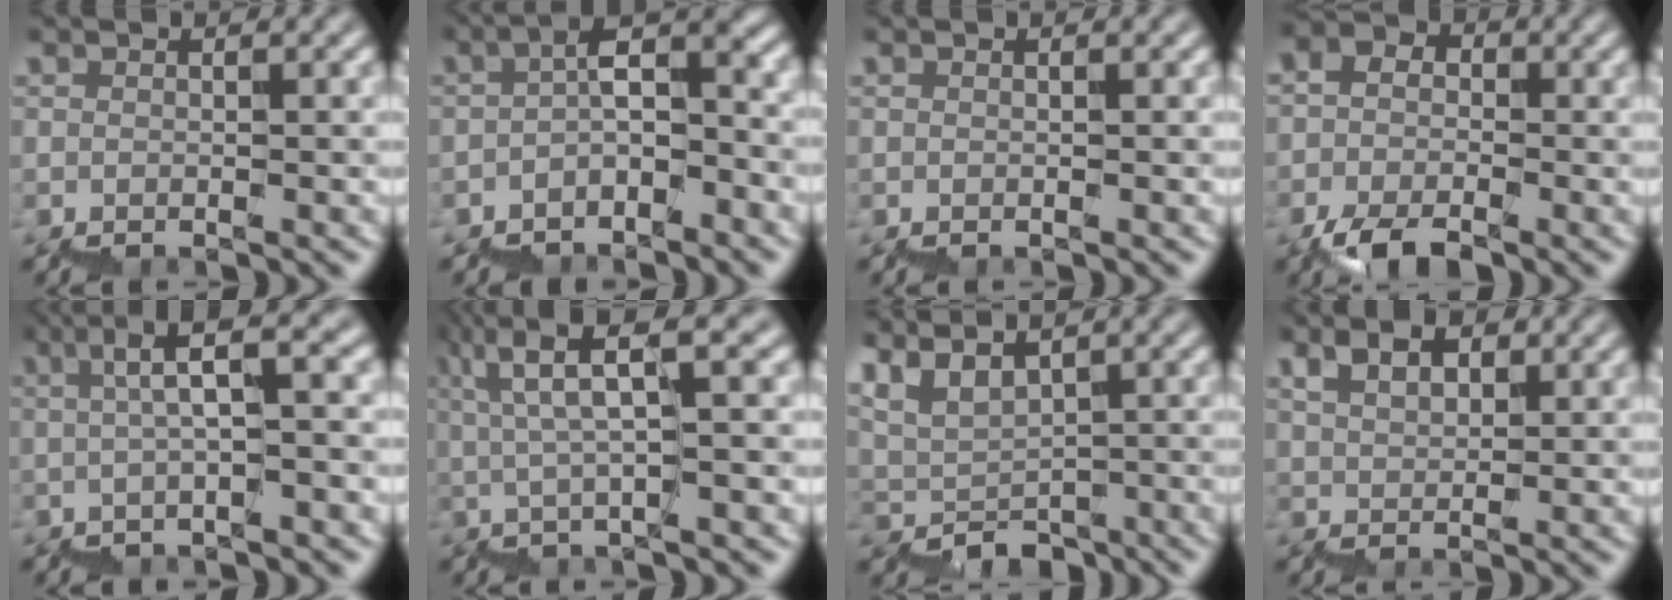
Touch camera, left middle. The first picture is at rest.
{"total": 3.8, "force": [-1.6, 1.2, 3.2], "torque": [-0.048, 0.022, -0.029]}
{"total": 0.0}
{"total": 3.6, "force": [-1.5, 2.7, 2.0], "torque": [-0.047, 0.012, -0.034]}
{"total": 5.2, "force": [0.5, 0.9, 5.1], "torque": [-0.064, 0.032, -0.001]}
{"total": 6.7, "force": [3.7, 0.9, 5.6], "torque": [-0.077, 0.020, 0.062]}
{"total": 2.6, "force": [1.6, 1.8, 1.0], "torque": [-0.011, -0.003, 0.041]}
{"total": 2.9, "force": [2.6, 0.7, 1.2], "torque": [-0.013, 0.013, 0.049]}